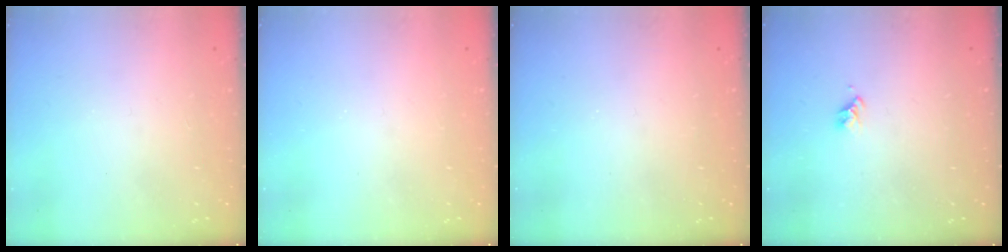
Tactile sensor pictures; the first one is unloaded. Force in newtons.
{"total": 0.0}
{"total": 0.0}
{"total": 2.7, "press": 2.7, "slide": 0.2}